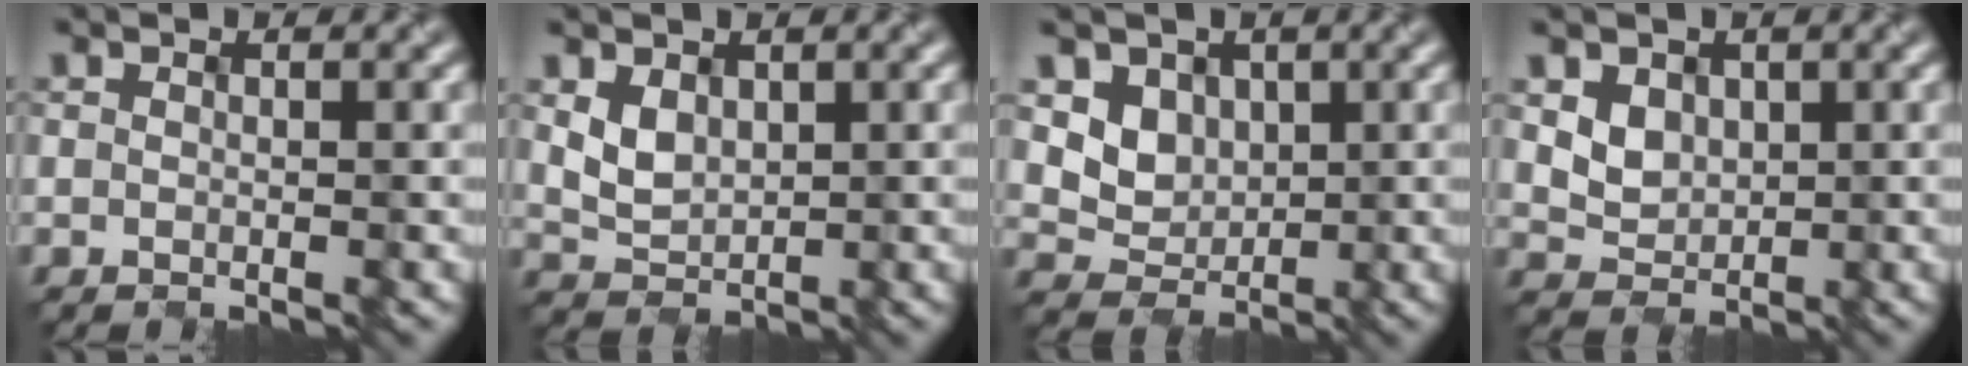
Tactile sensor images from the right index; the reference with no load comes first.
{"total": 2.2, "force": [0.7, 1.7, 1.3], "torque": [-0.031, -0.002, 0.018]}
{"total": 3.6, "force": [1.3, 3.0, 1.4], "torque": [-0.044, -0.013, 0.043]}
{"total": 2.8, "force": [1.0, 2.4, 1.2], "torque": [-0.036, -0.008, 0.027]}